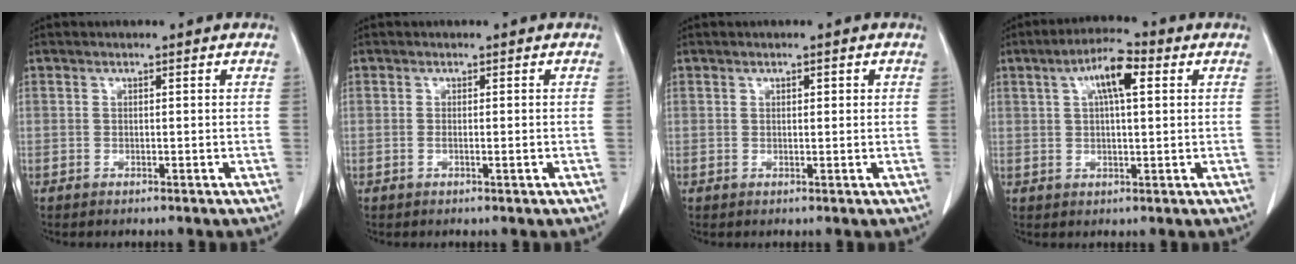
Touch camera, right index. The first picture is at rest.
{"total": 1.4, "force": [-0.3, 0.3, 1.4], "torque": [-0.028, 0.004, 0.000]}
{"total": 1.6, "force": [0.5, 0.7, 1.3], "torque": [-0.025, 0.001, 0.010]}
{"total": 7.3, "force": [2.4, 2.0, 6.6], "torque": [-0.122, 0.017, 0.041]}